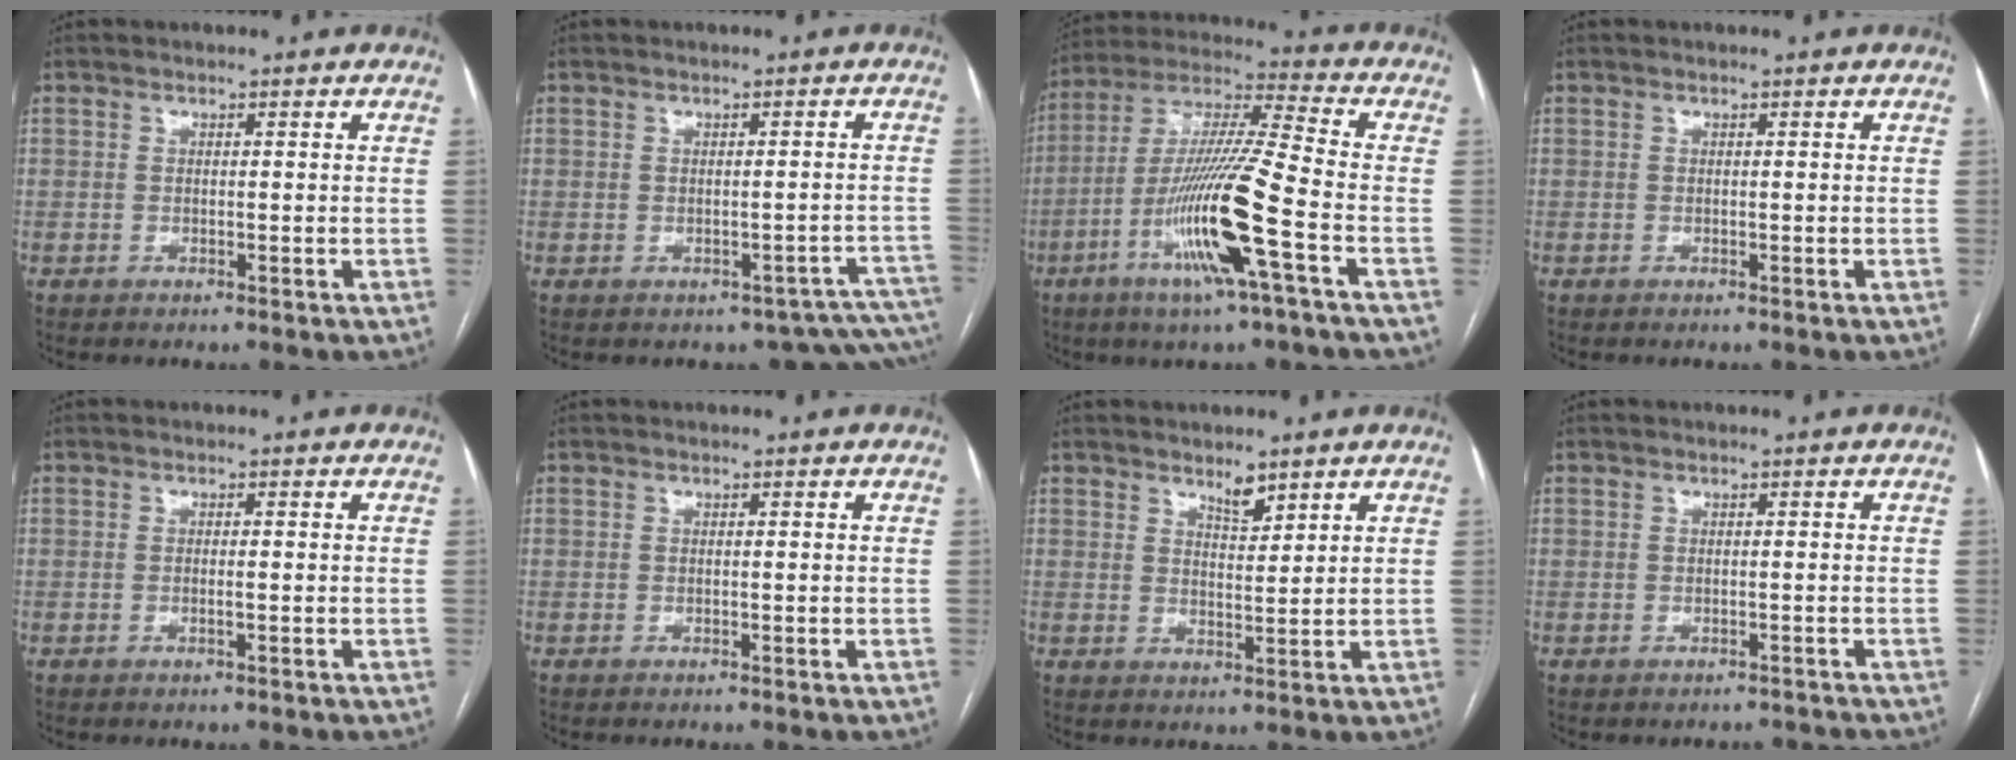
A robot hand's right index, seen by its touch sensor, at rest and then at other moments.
{"total": 7.7, "force": [-5.9, 4.5, 1.9], "torque": [0.011, 0.038, -0.053]}
{"total": 16.7, "force": [-6.0, -0.6, 15.6], "torque": [-0.311, -0.012, -0.115]}
{"total": 0.0}
{"total": 0.8, "force": [-0.2, 0.0, 0.8], "torque": [-0.015, 0.001, 0.000]}
{"total": 0.0}
{"total": 3.0, "force": [2.5, 0.7, 1.5], "torque": [-0.029, -0.007, 0.045]}
{"total": 1.7, "force": [-1.5, 0.8, -0.5], "torque": [0.011, 0.003, -0.018]}